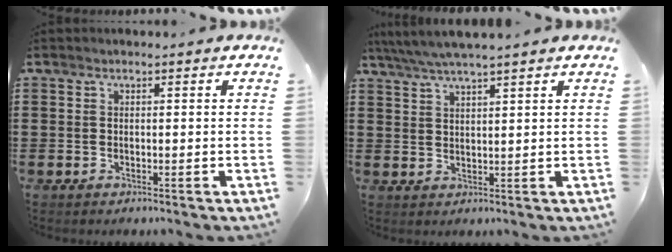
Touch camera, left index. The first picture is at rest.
{"total": 3.7, "force": [3.3, -0.3, 1.7], "torque": [-0.041, -0.008, 0.059]}